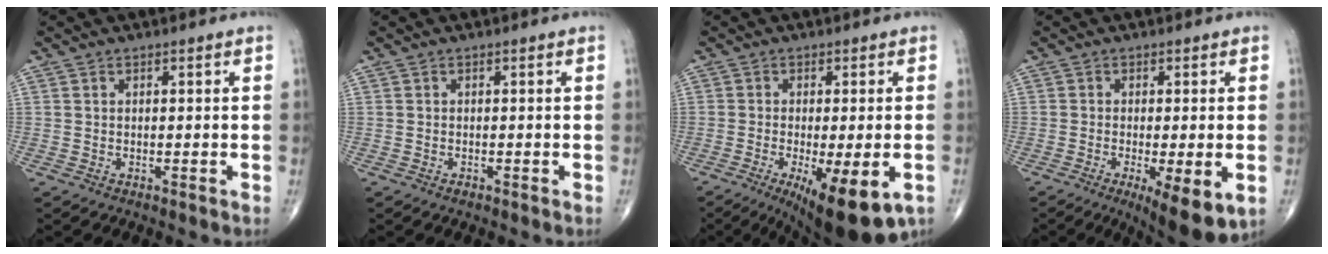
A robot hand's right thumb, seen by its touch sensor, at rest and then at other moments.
{"total": 0.6, "force": [-0.4, 0.4, 0.3], "torque": [-0.003, 0.000, -0.008]}
{"total": 13.6, "force": [-5.7, 4.1, 11.7], "torque": [-0.156, -0.015, -0.078]}
{"total": 10.1, "force": [-3.6, 2.9, 9.0], "torque": [-0.131, -0.018, -0.053]}